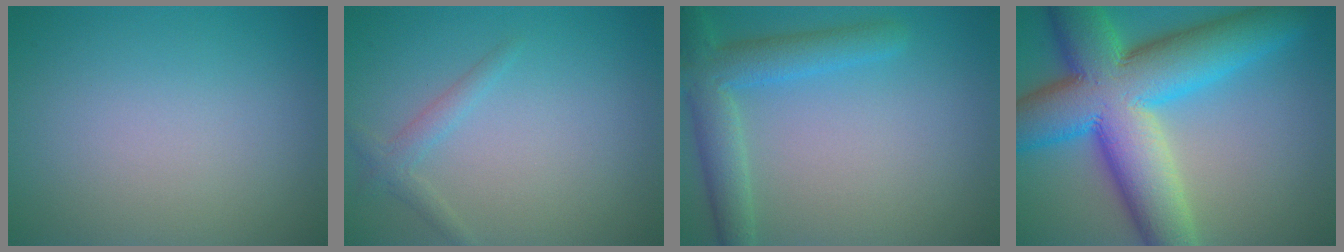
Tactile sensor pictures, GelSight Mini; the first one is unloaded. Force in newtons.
{"total": 1.5, "press": 1.5, "slide": 0.1}
{"total": 4.6, "press": 4.6, "slide": 0.2}
{"total": 14.8, "press": 14.8, "slide": 0.4}